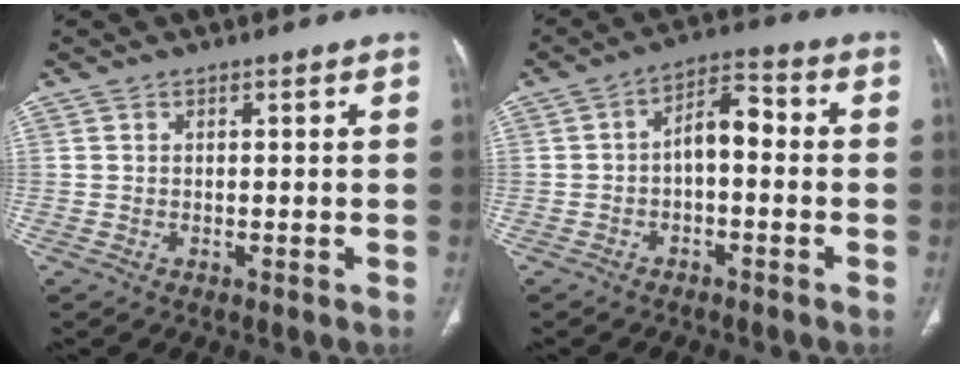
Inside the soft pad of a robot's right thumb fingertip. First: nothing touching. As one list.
[{"total": 6.6, "force": [-1.0, 3.5, 5.5], "torque": [-0.080, 0.036, -0.026]}]